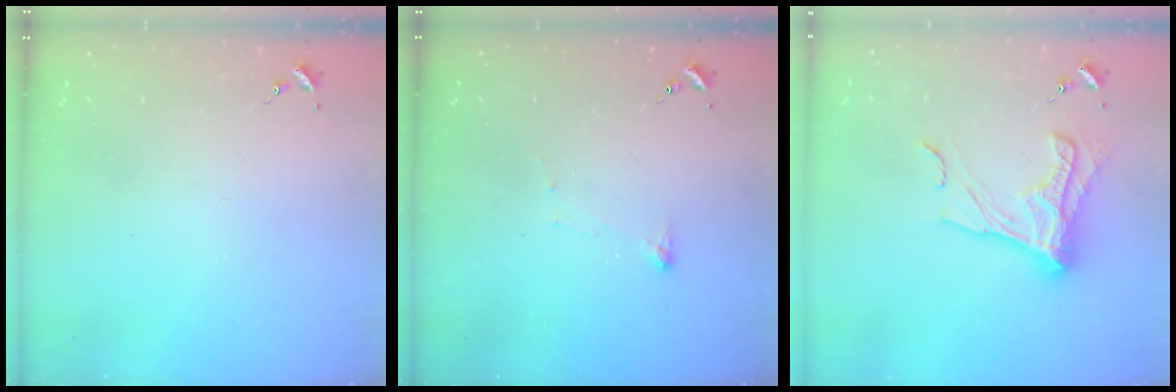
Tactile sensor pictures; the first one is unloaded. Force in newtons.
{"total": 3.7, "press": 3.7, "slide": 0.5}
{"total": 13.8, "press": 13.8, "slide": 0.6}